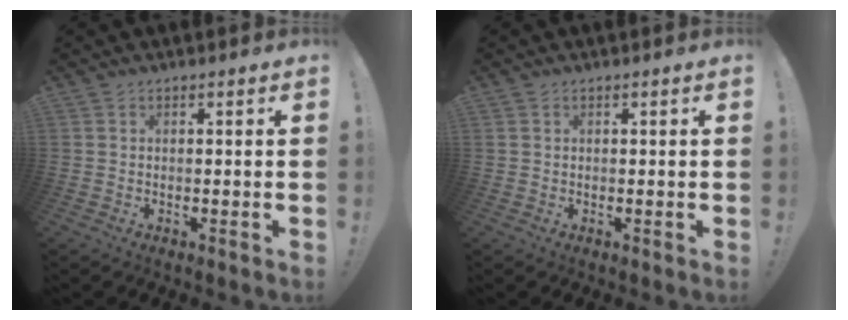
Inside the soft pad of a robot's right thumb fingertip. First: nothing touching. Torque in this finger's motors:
{"motor_torque": [0.12, -0.19, 0.14, 0.09, 0.05]}